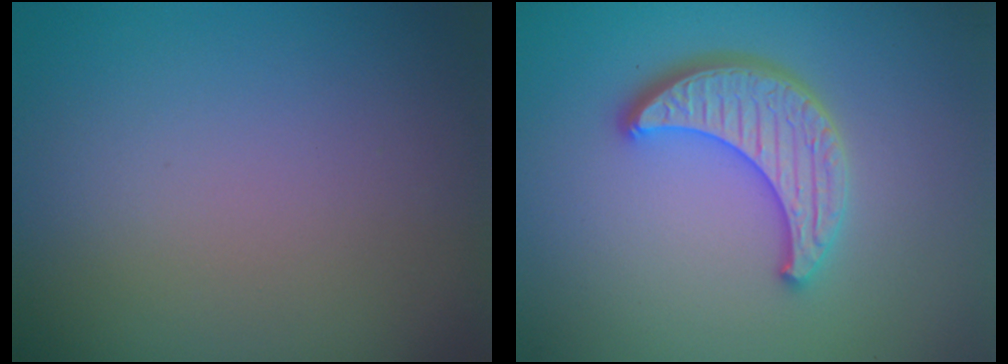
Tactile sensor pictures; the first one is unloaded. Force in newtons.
{"total": 4.4, "press": 3.8, "slide": 2.3}